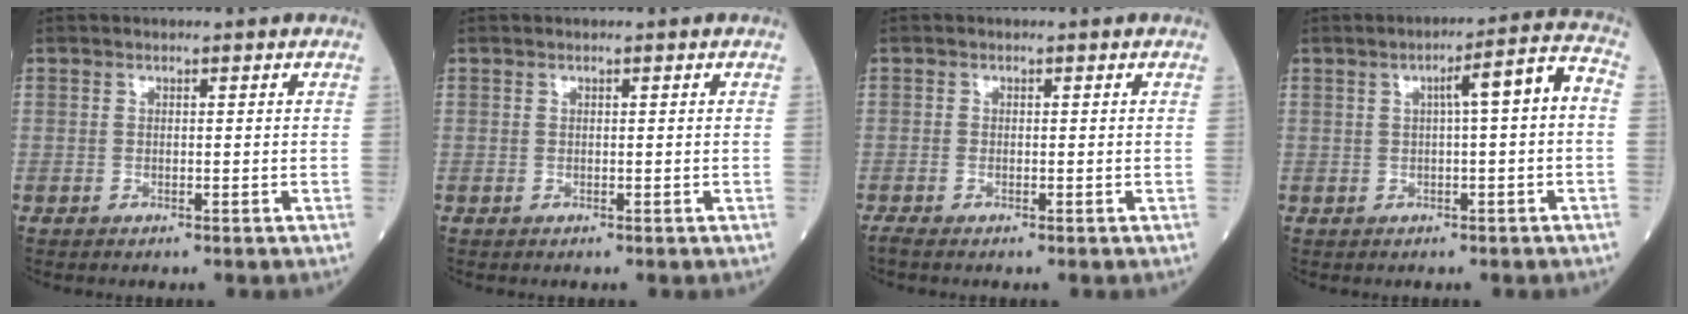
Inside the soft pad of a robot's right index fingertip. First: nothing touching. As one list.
[{"total": 0.0}, {"total": 0.7, "force": [-0.5, 0.1, 0.5], "torque": [-0.016, -0.004, -0.012]}, {"total": 6.3, "force": [0.4, 0.3, 6.3], "torque": [-0.090, 0.021, 0.002]}]